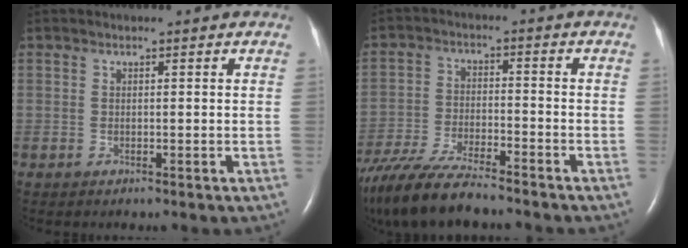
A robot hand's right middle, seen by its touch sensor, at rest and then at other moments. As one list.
[{"total": 13.8, "force": [-11.7, 1.9, 7.1], "torque": [-0.142, -0.032, -0.203]}]